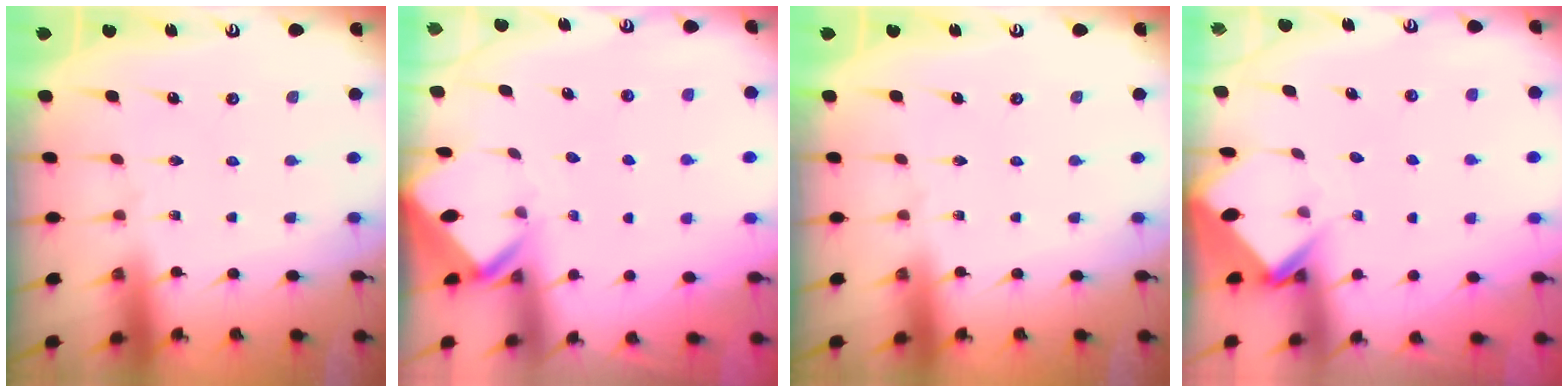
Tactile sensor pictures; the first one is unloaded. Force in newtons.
{"total": 2.8, "press": 2.8, "slide": 0.2}
{"total": 0.0}
{"total": 3.9, "press": 3.9, "slide": 0.4}